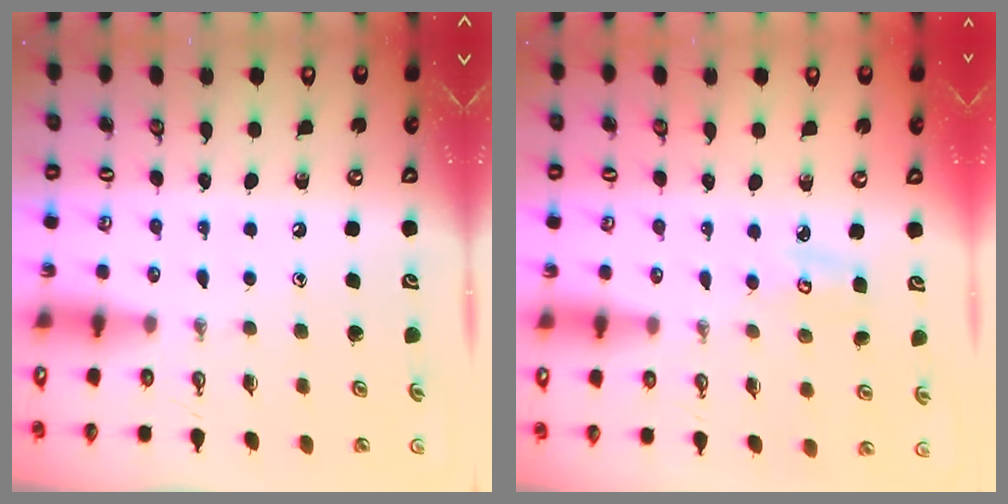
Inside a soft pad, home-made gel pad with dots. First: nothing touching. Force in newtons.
{"total": 4.6, "press": 4.6, "slide": 0.2}